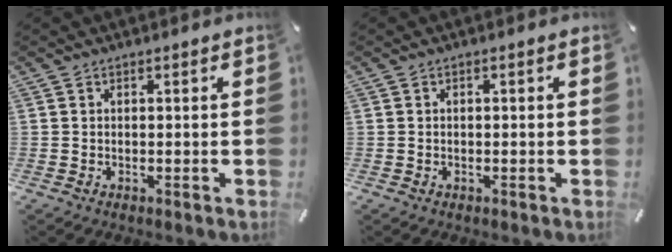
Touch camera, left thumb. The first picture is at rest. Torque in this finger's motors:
{"motor_torque": [-0.45, 0.03, 0.09, 0.46, -0.05]}